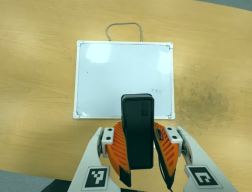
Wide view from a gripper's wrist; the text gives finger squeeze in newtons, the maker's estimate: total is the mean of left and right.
{"total": 7.8, "left": 7.2, "right": 8.4}